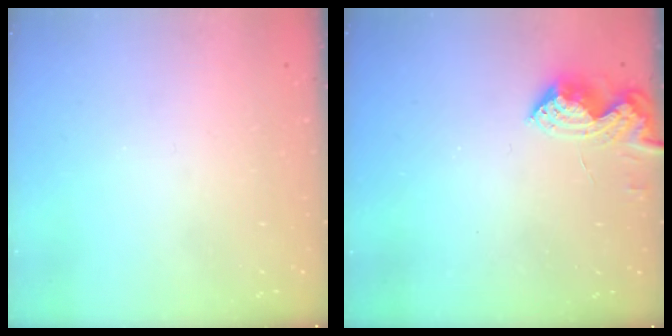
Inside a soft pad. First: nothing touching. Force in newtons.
{"total": 7.5, "press": 7.4, "slide": 0.8}